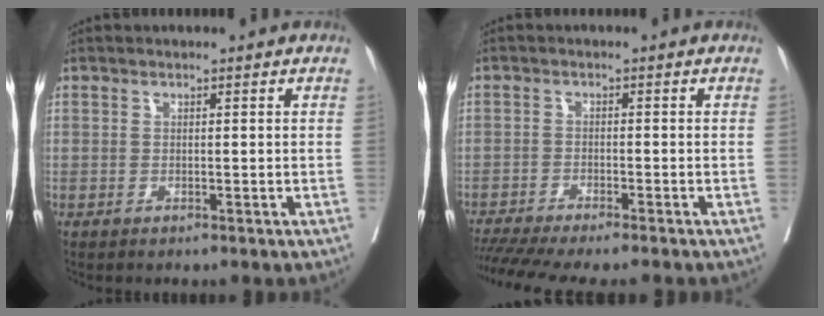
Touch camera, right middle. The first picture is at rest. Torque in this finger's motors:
{"motor_torque": [1.10, -1.04, 0.38, 0.15]}